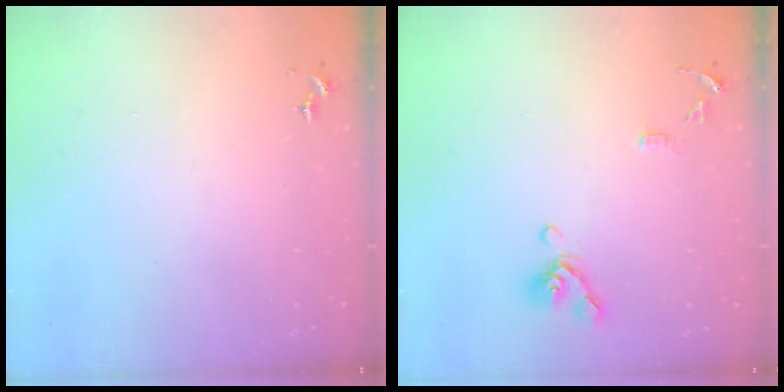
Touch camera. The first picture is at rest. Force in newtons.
{"total": 10.3, "press": 10.2, "slide": 1.3}